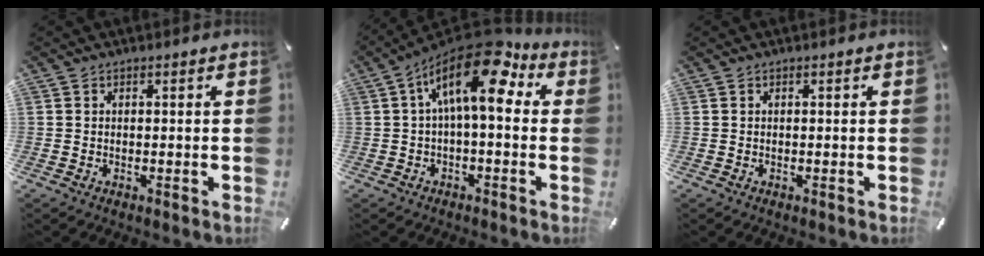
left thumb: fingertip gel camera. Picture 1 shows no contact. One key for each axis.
{"total": 16.1, "fx": 5.8, "fy": 6.3, "fz": 13.6, "tx": -0.245, "ty": -0.033, "tz": 0.092}
{"total": 0.0}